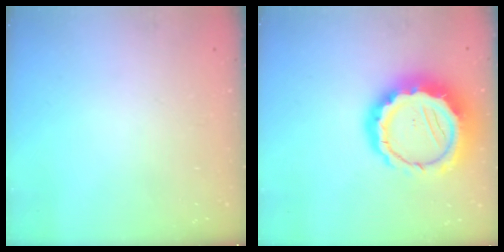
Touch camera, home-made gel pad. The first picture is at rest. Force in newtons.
{"total": 18.0, "press": 17.6, "slide": 3.9}